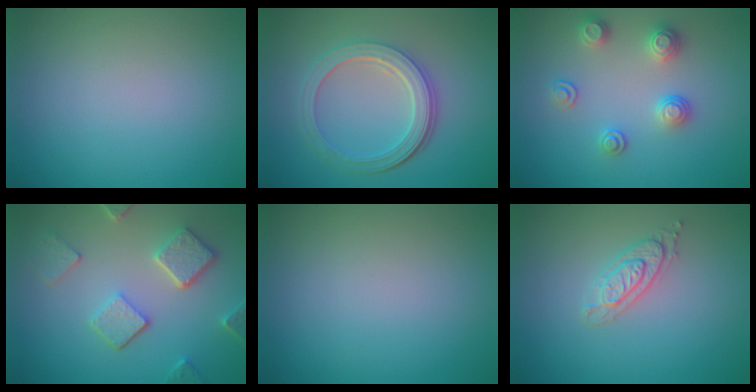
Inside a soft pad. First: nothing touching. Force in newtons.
{"total": 5.1, "press": 3.7, "slide": 3.5}
{"total": 2.6, "press": 2.6, "slide": 0.4}
{"total": 4.9, "press": 3.8, "slide": 3.2}
{"total": 0.0}
{"total": 2.1, "press": 2.0, "slide": 0.4}